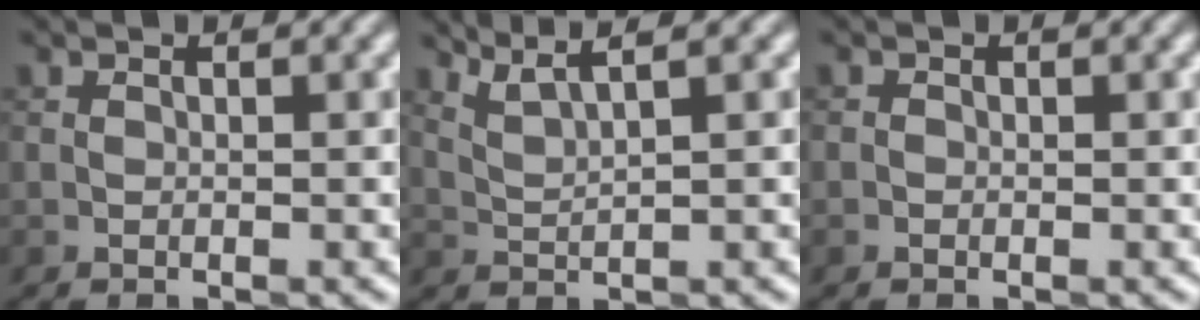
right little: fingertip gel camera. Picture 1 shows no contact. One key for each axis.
{"total": 3.2, "fx": 2.6, "fy": 0.3, "fz": 1.8, "tx": -0.026, "ty": 0.012, "tz": 0.046}
{"total": 0.0}